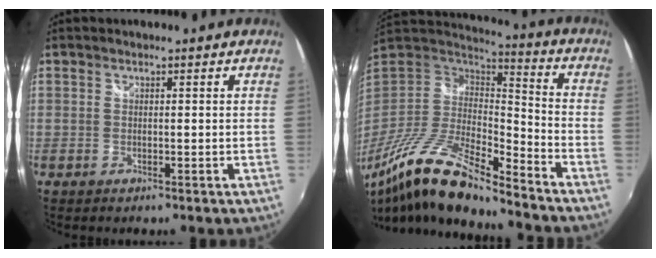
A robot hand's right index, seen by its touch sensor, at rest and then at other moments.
{"total": 20.2, "force": [-14.6, 5.0, 12.9], "torque": [-0.253, -0.044, -0.273]}